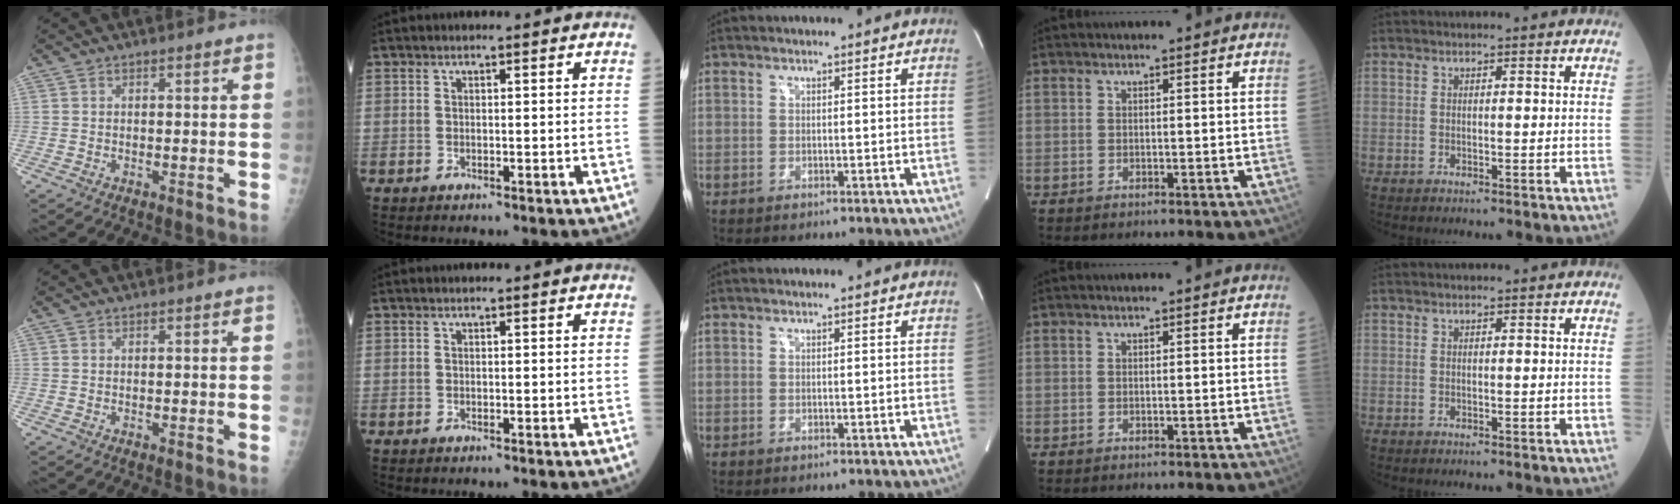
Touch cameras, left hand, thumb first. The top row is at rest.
{}